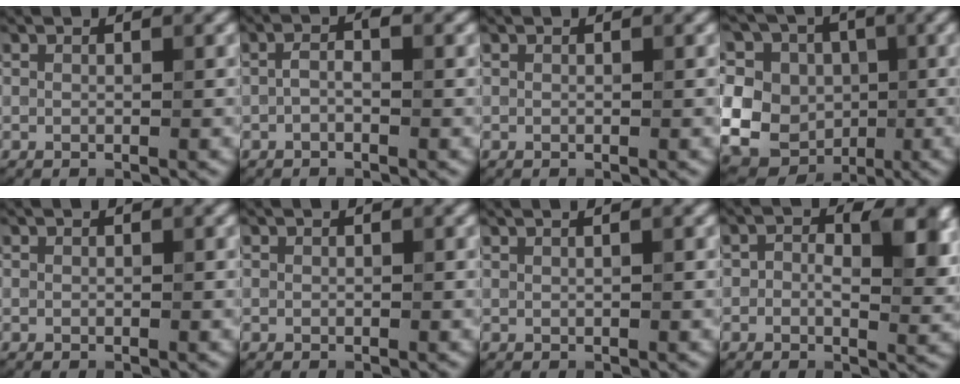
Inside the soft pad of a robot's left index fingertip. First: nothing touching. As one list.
[{"total": 1.4, "force": [-0.5, 0.5, 1.2], "torque": [-0.024, 0.006, -0.013]}, {"total": 0.0}, {"total": 20.0, "force": [2.6, 17.8, 8.8], "torque": [-0.189, 0.024, 0.006]}, {"total": 0.0}, {"total": 0.0}, {"total": 2.4, "force": [1.3, 1.2, 1.6], "torque": [-0.002, 0.006, -0.008]}, {"total": 5.8, "force": [0.4, 3.3, 4.7], "torque": [-0.047, 0.001, -0.002]}]